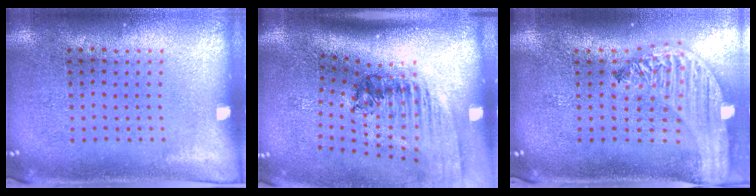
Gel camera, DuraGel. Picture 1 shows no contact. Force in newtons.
{"total": 2.4, "press": 1.7, "slide": 1.7}
{"total": 2.9, "press": 2.2, "slide": 1.8}